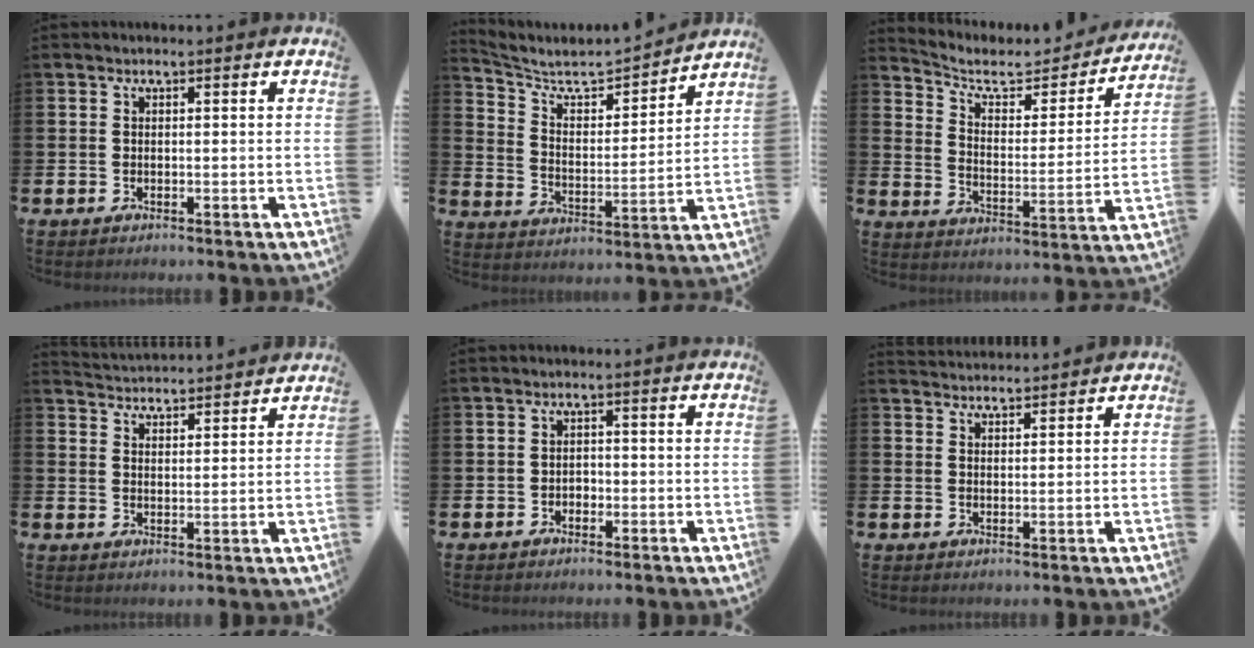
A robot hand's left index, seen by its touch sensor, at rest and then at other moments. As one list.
[{"total": 5.9, "force": [5.3, 1.6, 1.9], "torque": [-0.065, -0.050, 0.082]}, {"total": 7.1, "force": [5.9, 2.8, 2.8], "torque": [-0.074, -0.043, 0.093]}, {"total": 4.2, "force": [4.1, -0.1, -0.5], "torque": [0.000, -0.034, 0.073]}, {"total": 1.4, "force": [-0.9, 1.0, 0.3], "torque": [-0.005, 0.001, -0.020]}, {"total": 2.9, "force": [2.9, 0.2, -0.1], "torque": [-0.002, -0.017, 0.052]}]